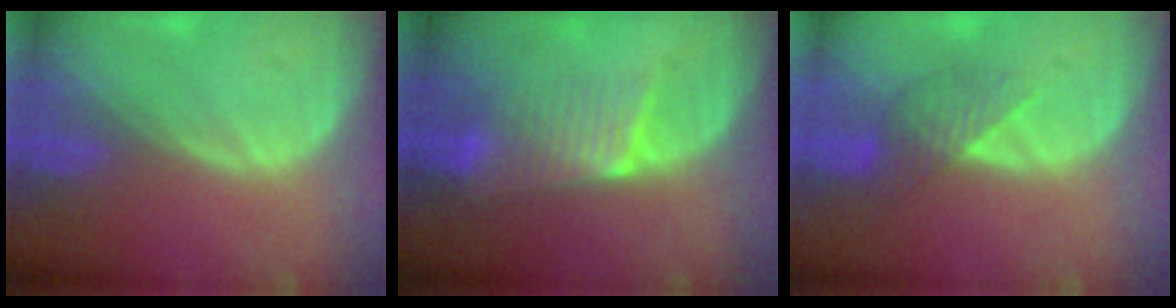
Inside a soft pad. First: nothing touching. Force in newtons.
{"total": 6.6, "press": 5.9, "slide": 2.9}
{"total": 3.9, "press": 3.8, "slide": 1.1}